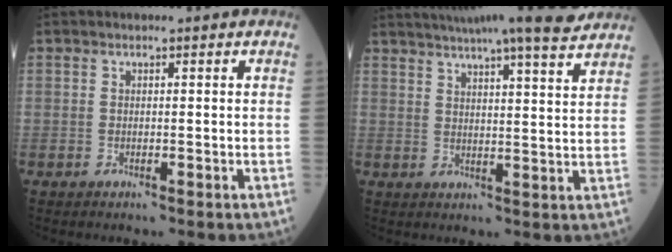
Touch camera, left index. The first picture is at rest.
{"total": 17.7, "force": [15.4, 0.9, 8.7], "torque": [-0.144, 0.017, 0.208]}